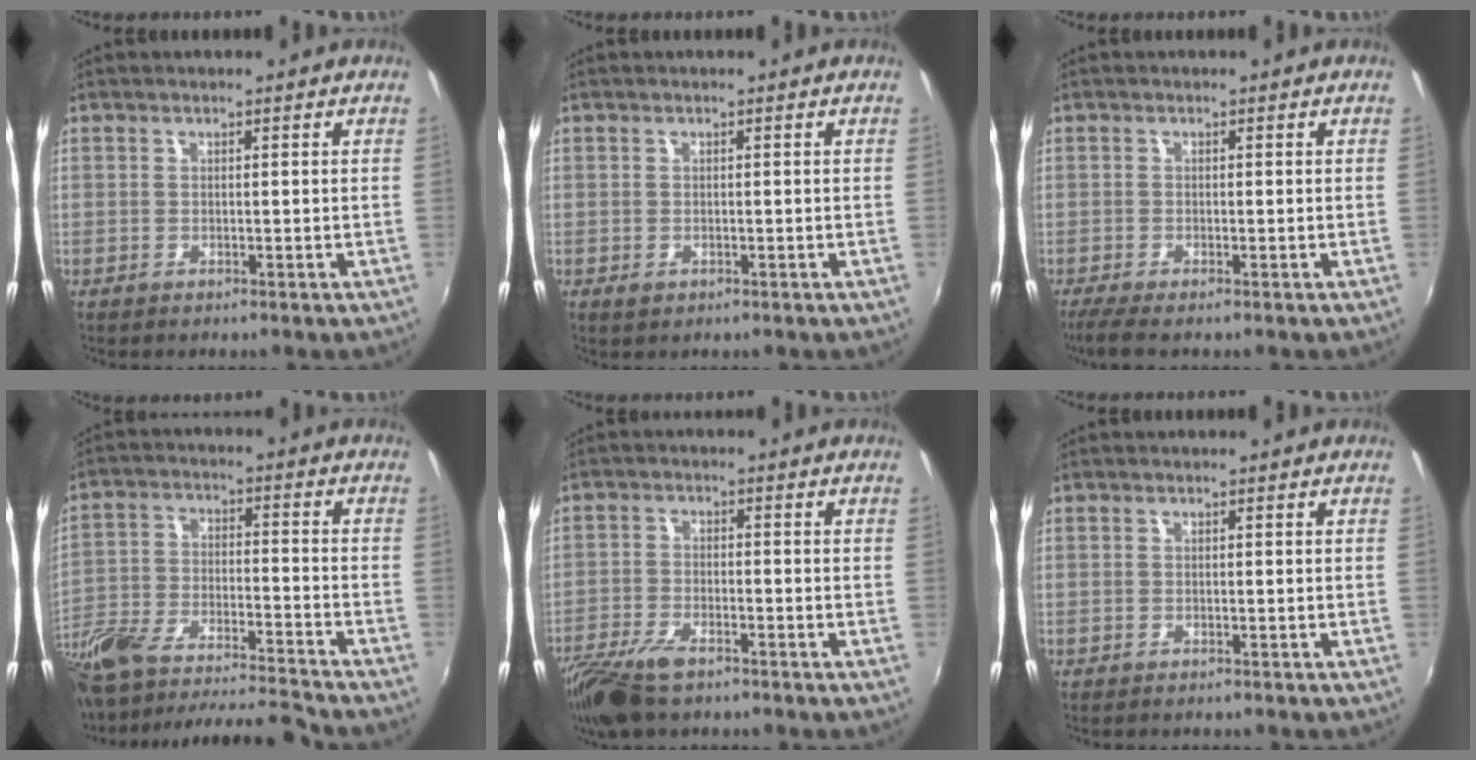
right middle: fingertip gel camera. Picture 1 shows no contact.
{"total": 1.0, "force": [-0.4, 0.7, 0.6], "torque": [-0.010, -0.002, -0.006]}
{"total": 3.1, "force": [-2.3, 0.0, 2.2], "torque": [-0.052, -0.012, -0.044]}
{"total": 18.4, "force": [-14.3, 4.2, 10.8], "torque": [-0.216, -0.052, -0.242]}
{"total": 10.3, "force": [-7.6, 3.5, 6.0], "torque": [-0.143, -0.028, -0.146]}
{"total": 1.1, "force": [-1.0, 0.1, 0.3], "torque": [-0.009, -0.005, -0.014]}